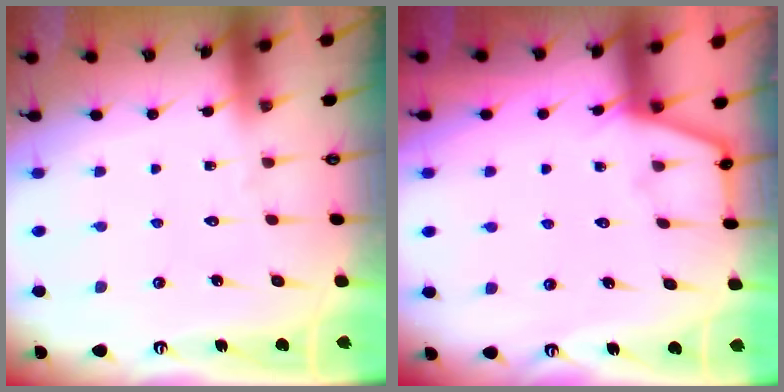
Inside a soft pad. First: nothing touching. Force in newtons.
{"total": 3.8, "press": 3.8, "slide": 0.5}